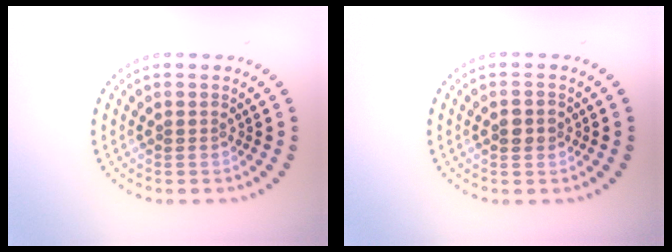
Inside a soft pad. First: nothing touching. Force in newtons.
{"total": 1.2, "press": 1.2, "slide": 0.1}